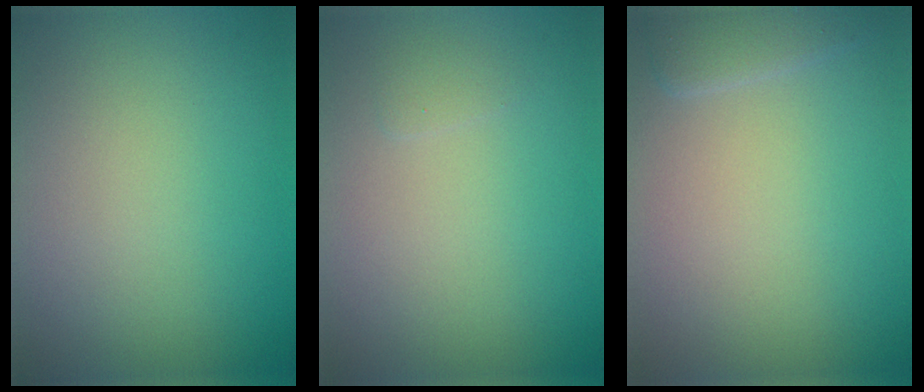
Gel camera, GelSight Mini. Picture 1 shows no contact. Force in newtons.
{"total": 0.5, "press": 0.5, "slide": 0.0}
{"total": 1.2, "press": 1.2, "slide": 0.1}